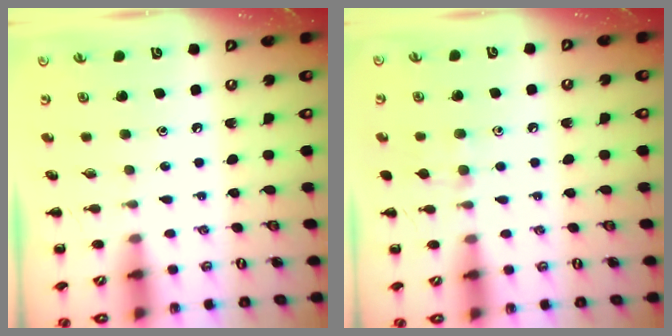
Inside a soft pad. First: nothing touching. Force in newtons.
{"total": 7.3, "press": 7.0, "slide": 2.3}